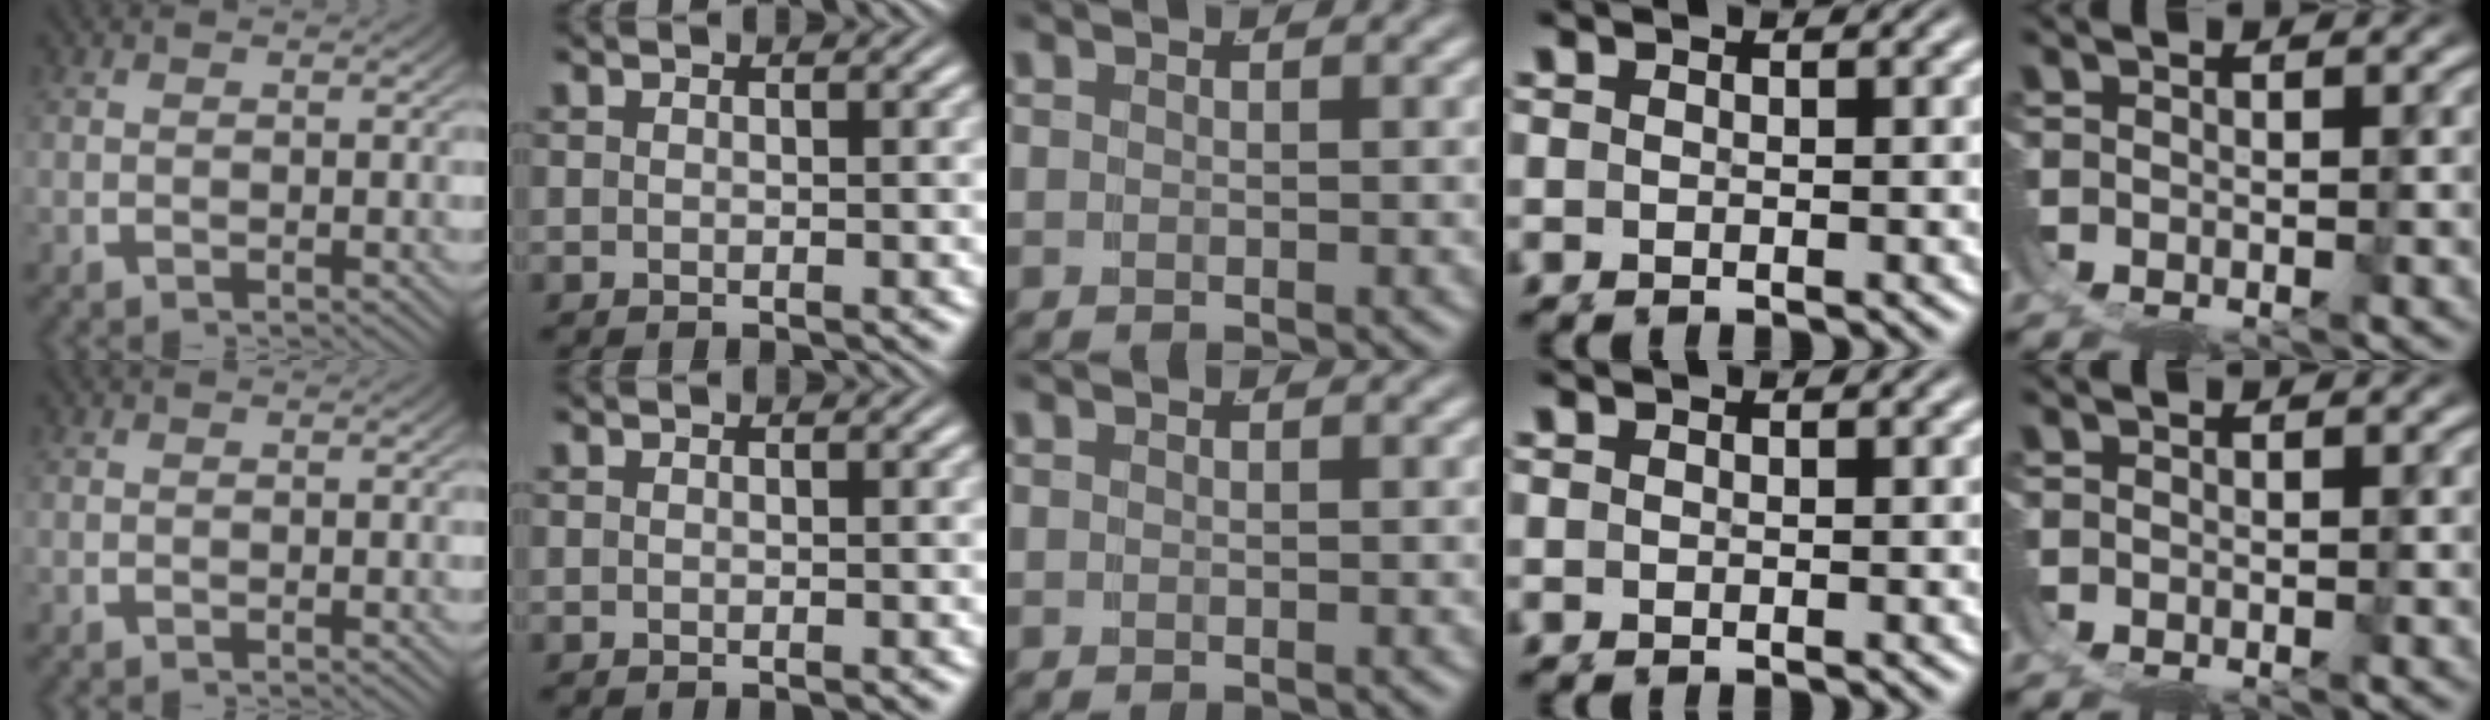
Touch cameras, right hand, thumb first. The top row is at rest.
{}